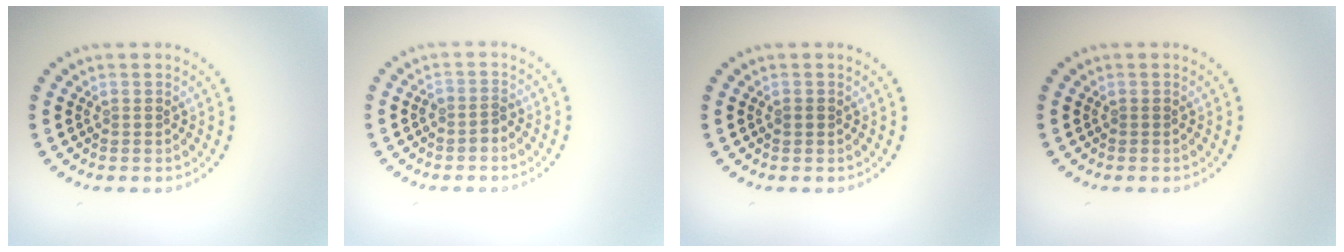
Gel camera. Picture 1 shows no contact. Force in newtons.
{"total": 1.3, "press": 1.0, "slide": 0.8}
{"total": 0.8, "press": 0.8, "slide": 0.1}
{"total": 0.0}